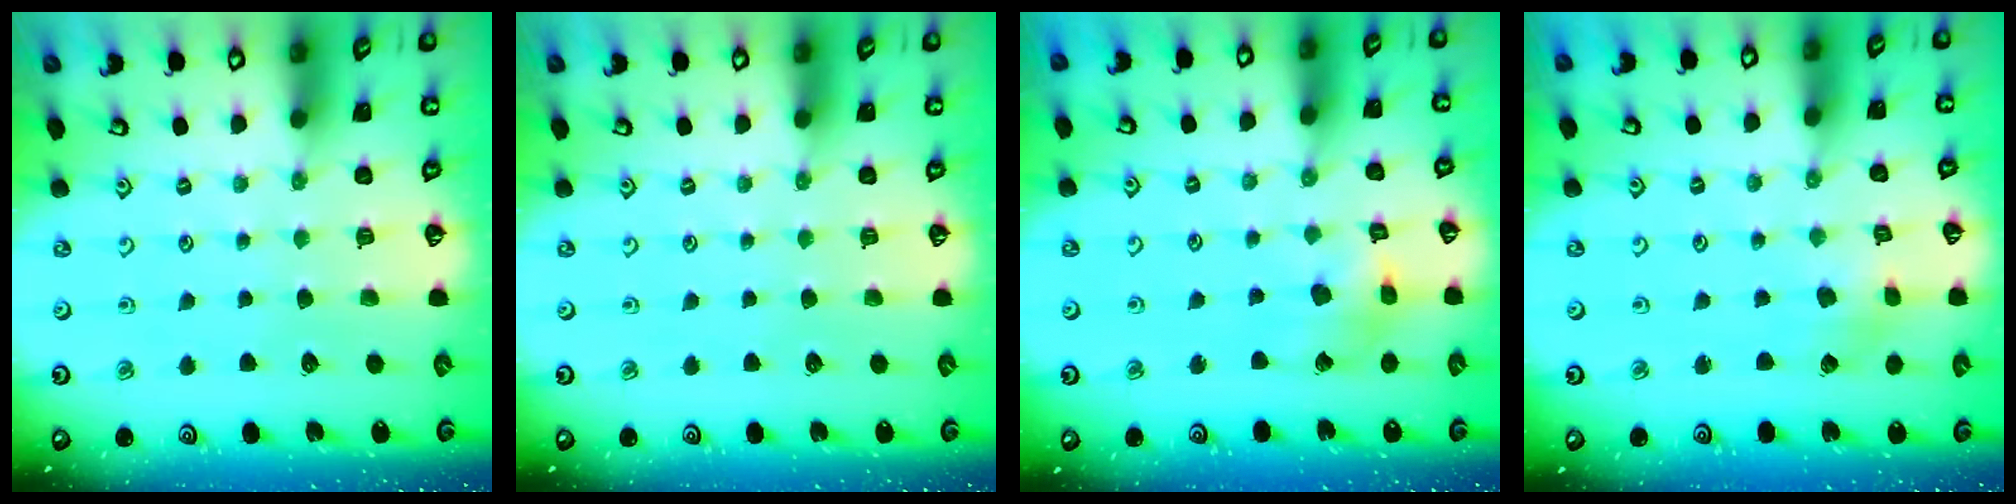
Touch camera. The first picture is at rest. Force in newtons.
{"total": 0.0}
{"total": 9.5, "press": 9.4, "slide": 1.2}
{"total": 2.6, "press": 2.6, "slide": 0.4}